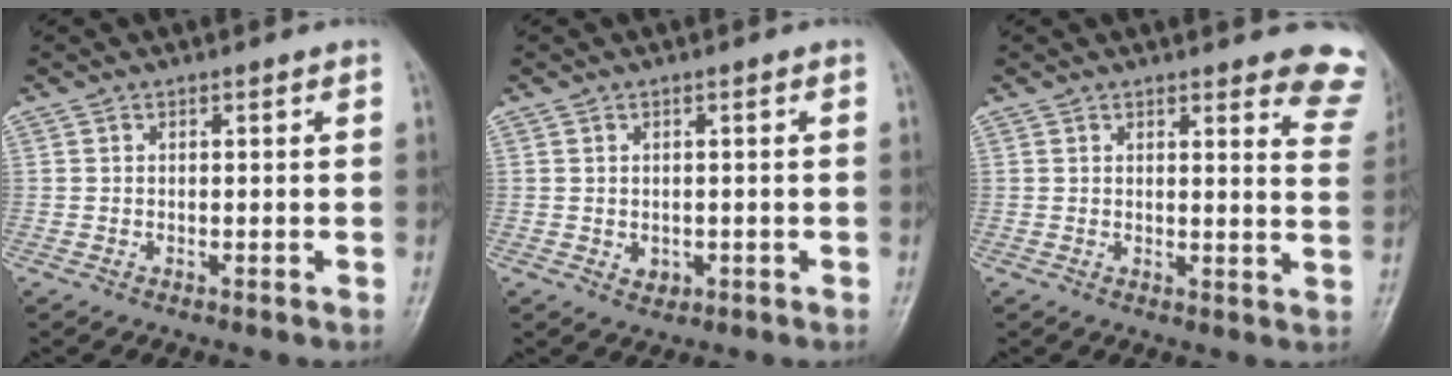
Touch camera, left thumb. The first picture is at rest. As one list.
[{"total": 1.8, "force": [-0.3, 1.5, 1.0], "torque": [-0.009, -0.001, 0.003]}, {"total": 10.1, "force": [8.8, 2.6, 4.3], "torque": [-0.005, -0.046, 0.069]}]